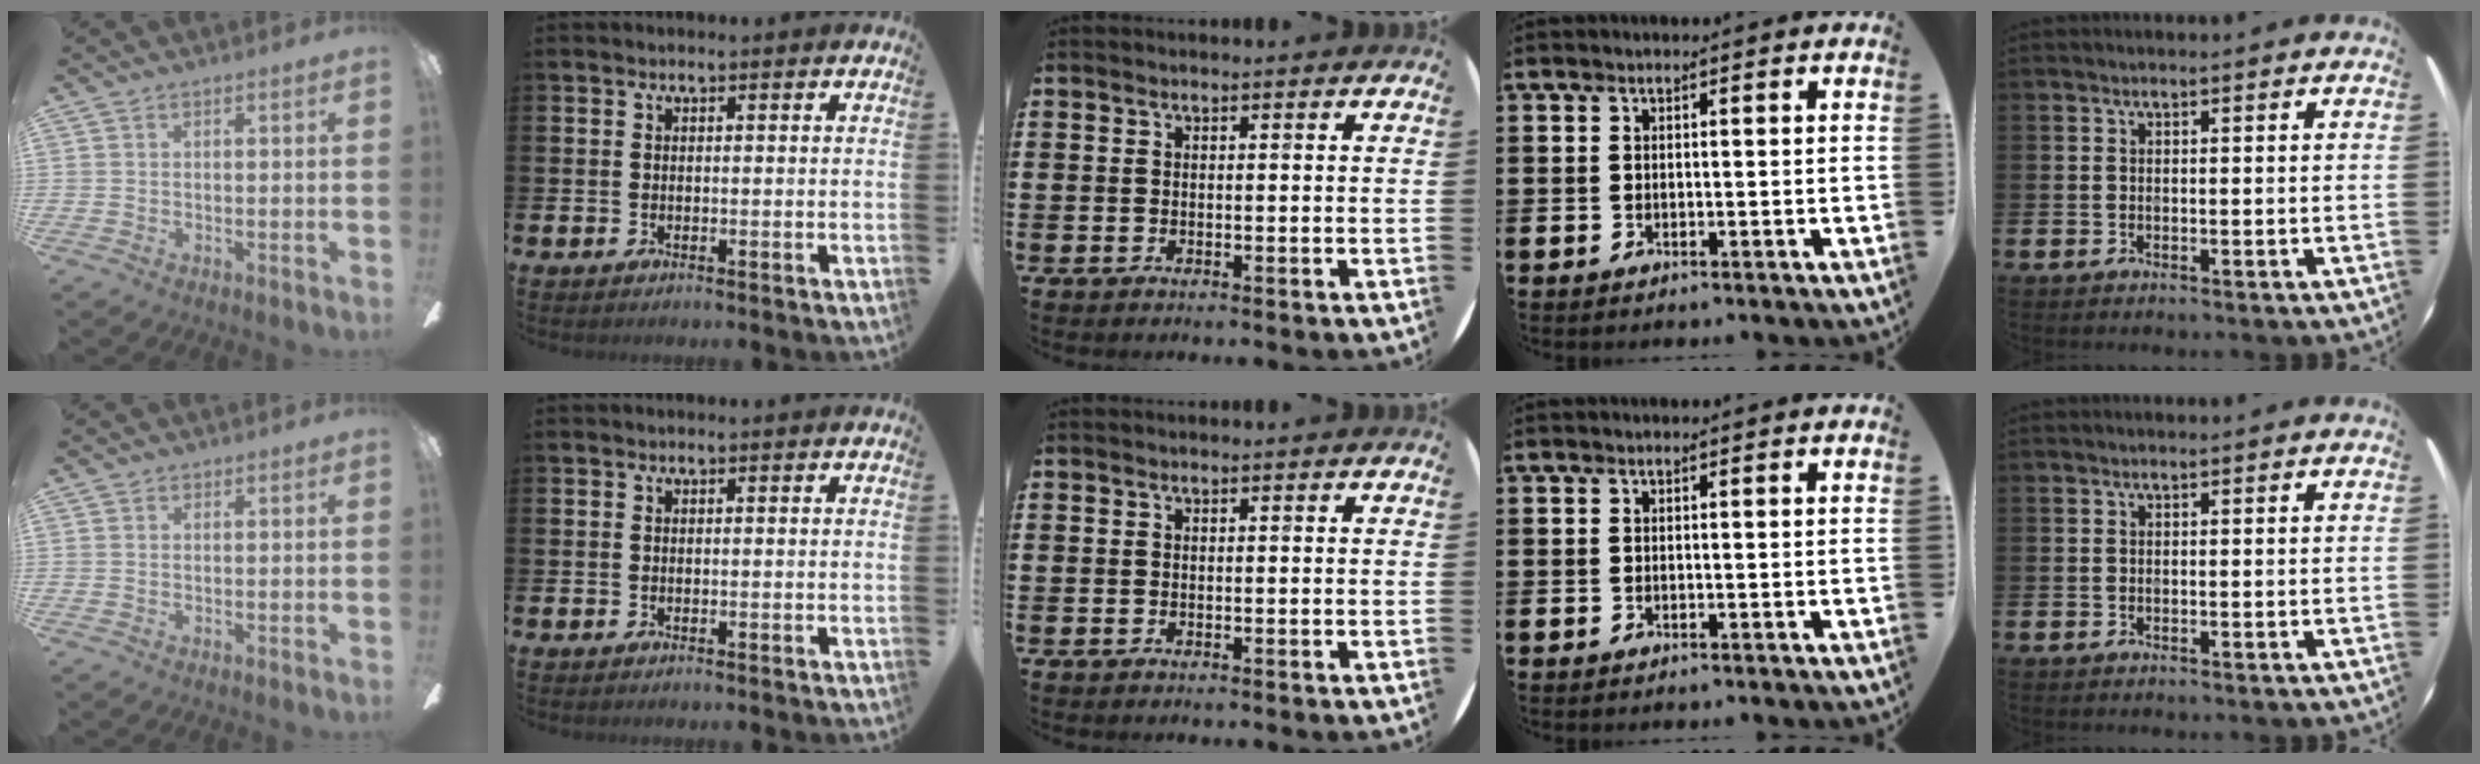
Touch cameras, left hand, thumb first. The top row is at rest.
{}